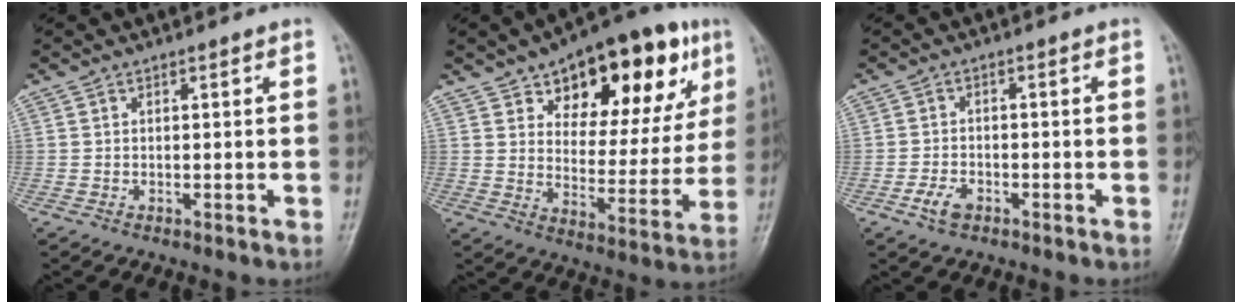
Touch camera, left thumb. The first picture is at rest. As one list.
[{"total": 22.8, "force": [11.7, 11.3, 16.0], "torque": [-0.173, -0.022, 0.172]}, {"total": 3.6, "force": [-2.0, 2.1, 2.2], "torque": [-0.041, 0.011, -0.037]}]